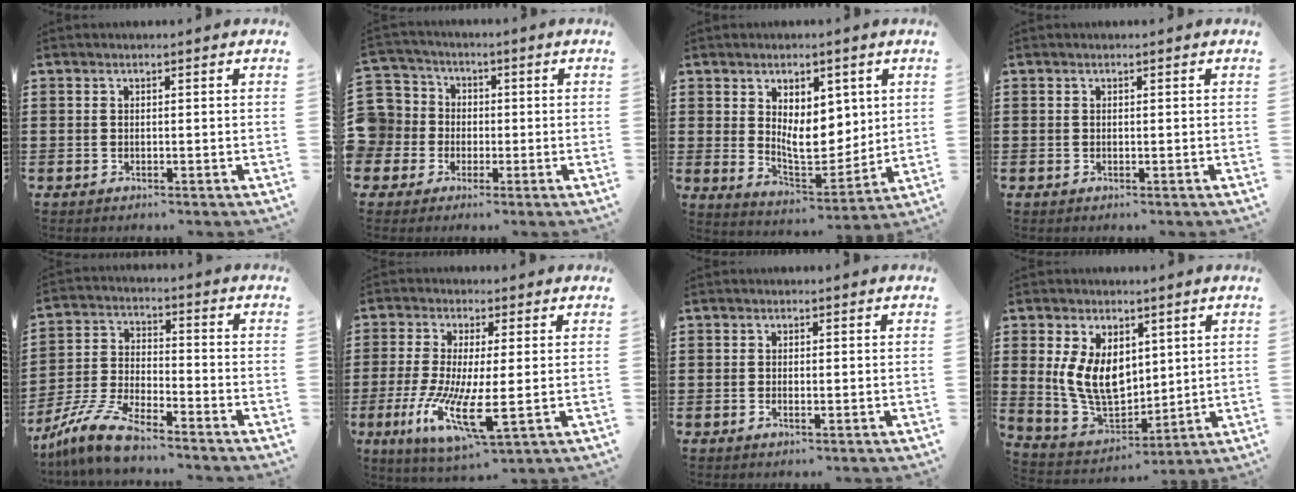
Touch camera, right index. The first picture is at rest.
{"total": 6.9, "force": [-0.7, 6.8, 0.6], "torque": [-0.070, 0.000, -0.021]}
{"total": 7.9, "force": [2.6, 5.1, 5.5], "torque": [-0.085, -0.009, 0.046]}
{"total": 0.0}
{"total": 8.9, "force": [-7.7, 1.3, 4.3], "torque": [-0.108, 0.002, -0.155]}
{"total": 9.8, "force": [-2.3, 2.2, 9.3], "torque": [-0.192, -0.017, -0.038]}
{"total": 0.7, "force": [-0.1, 0.2, 0.7], "torque": [-0.012, -0.002, -0.001]}
{"total": 9.5, "force": [2.2, 6.5, 6.5], "torque": [-0.165, 0.004, 0.042]}